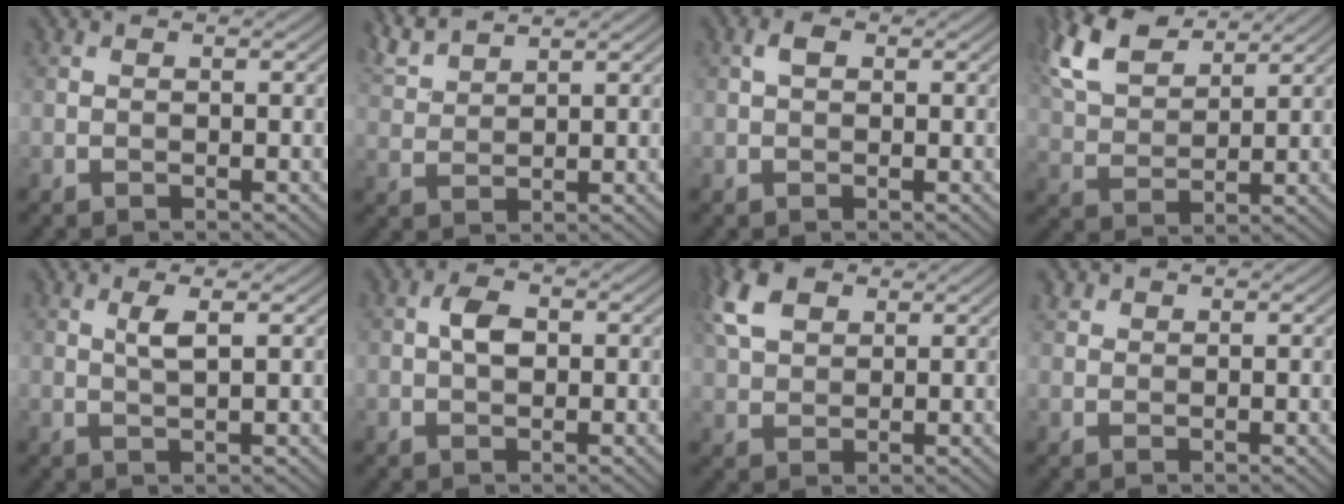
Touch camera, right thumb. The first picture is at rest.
{"total": 4.6, "force": [4.0, 0.8, 2.0], "torque": [-0.058, 0.012, 0.088]}
{"total": 1.6, "force": [0.5, 1.0, 1.2], "torque": [-0.023, 0.006, 0.005]}
{"total": 9.9, "force": [6.5, 4.2, 6.1], "torque": [-0.164, 0.021, 0.136]}
{"total": 2.4, "force": [0.9, 0.3, 2.2], "torque": [-0.048, 0.001, 0.019]}
{"total": 2.8, "force": [0.3, 1.7, 2.3], "torque": [-0.045, 0.005, 0.003]}
{"total": 7.3, "force": [3.6, 4.2, 4.7], "torque": [-0.127, 0.019, 0.070]}
{"total": 1.3, "force": [1.0, 0.8, 0.3], "torque": [-0.007, 0.004, 0.023]}